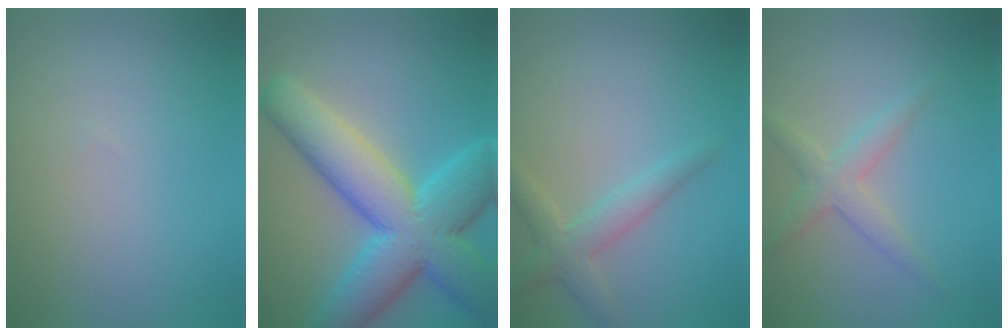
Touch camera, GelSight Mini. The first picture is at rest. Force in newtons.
{"total": 11.3, "press": 11.3, "slide": 0.2}
{"total": 2.8, "press": 2.8, "slide": 0.1}
{"total": 2.4, "press": 2.4, "slide": 0.1}